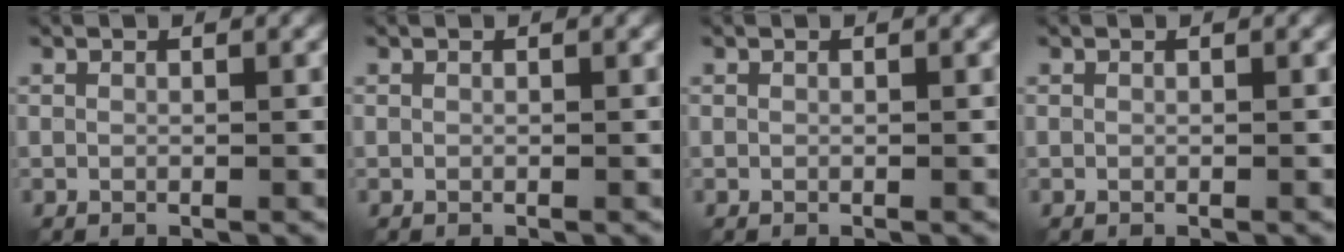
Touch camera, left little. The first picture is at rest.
{"total": 0.0}
{"total": 0.0}
{"total": 0.0}